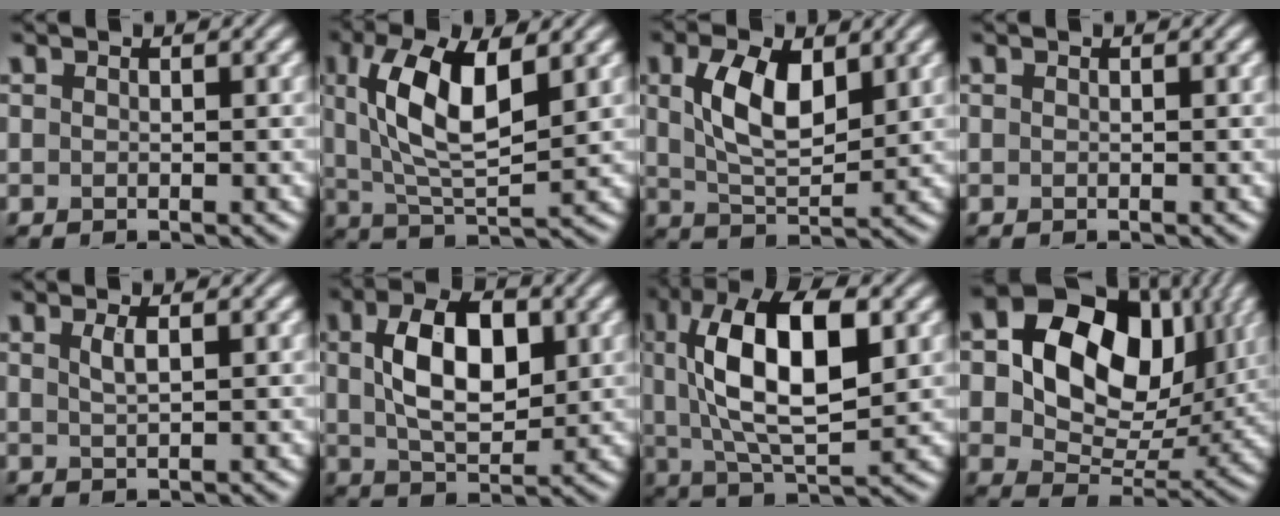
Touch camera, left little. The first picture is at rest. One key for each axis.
{"total": 8.3, "fx": 2.3, "fy": 3.2, "fz": 7.3, "tx": -0.142, "ty": 0.001, "tz": 0.042}
{"total": 6.4, "fx": 2.0, "fy": 3.2, "fz": 5.2, "tx": -0.108, "ty": 0.002, "tz": 0.040}
{"total": 0.0}
{"total": 1.4, "fx": 0.5, "fy": 0.4, "fz": 1.2, "tx": -0.024, "ty": 0.002, "tz": 0.009}
{"total": 7.7, "fx": 1.4, "fy": 4.3, "fz": 6.3, "tx": -0.111, "ty": 0.008, "tz": 0.026}
{"total": 11.6, "fx": 2.5, "fy": 4.8, "fz": 10.3, "tx": -0.181, "ty": 0.011, "tz": 0.041}
{"total": 13.6, "fx": 3.4, "fy": 9.4, "fz": 9.1, "tx": -0.149, "ty": 0.003, "tz": 0.059}